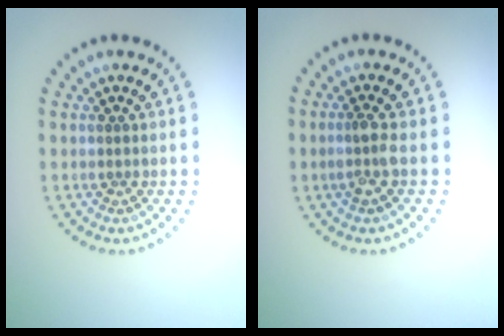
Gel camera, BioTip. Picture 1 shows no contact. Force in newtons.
{"total": 1.8, "press": 1.6, "slide": 0.8}